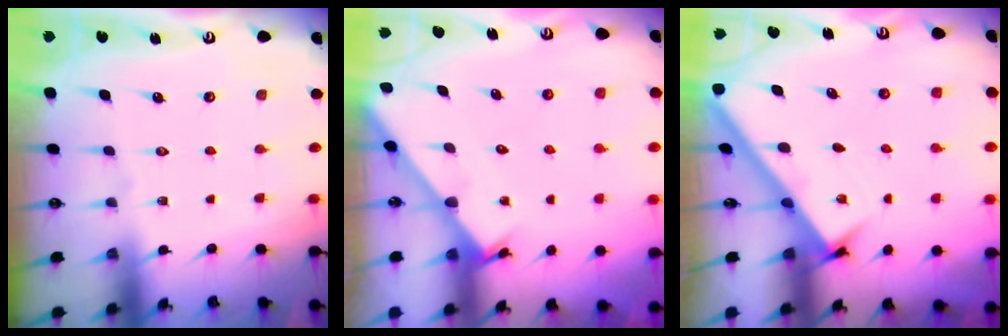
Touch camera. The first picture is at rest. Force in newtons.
{"total": 1.2, "press": 1.2, "slide": 0.1}
{"total": 2.6, "press": 2.6, "slide": 0.3}